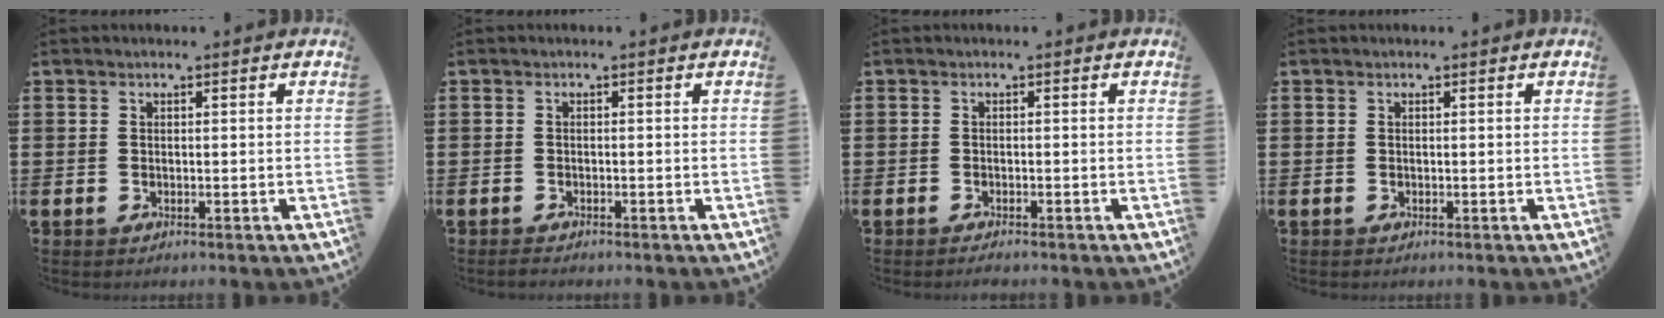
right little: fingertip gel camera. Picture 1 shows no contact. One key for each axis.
{"total": 0.6, "fx": -0.5, "fy": 0.2, "fz": 0.3, "tx": -0.008, "ty": 0.000, "tz": -0.011}
{"total": 0.7, "fx": -0.7, "fy": 0.1, "fz": 0.4, "tx": -0.008, "ty": -0.002, "tz": -0.013}
{"total": 0.0}